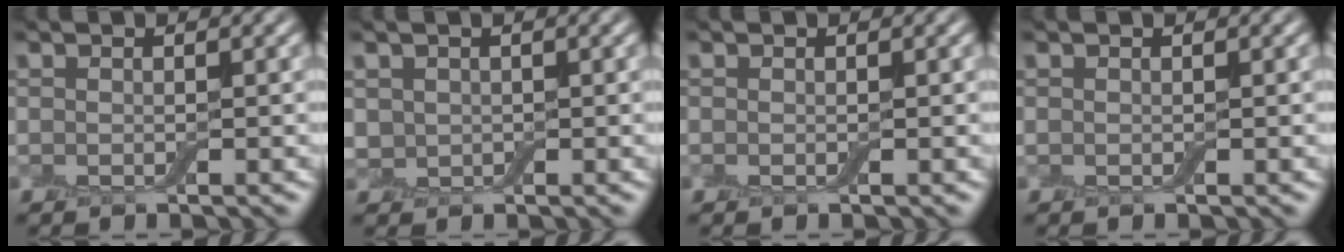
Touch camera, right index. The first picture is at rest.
{"total": 1.5, "force": [0.4, 1.3, 0.6], "torque": [-0.016, -0.003, 0.007]}
{"total": 0.0}
{"total": 0.0}